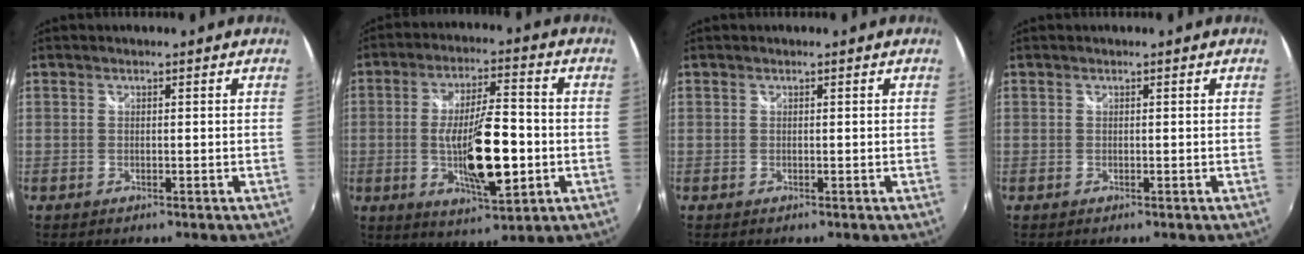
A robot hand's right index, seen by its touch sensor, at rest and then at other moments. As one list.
[{"total": 14.7, "force": [-2.8, 3.9, 13.9], "torque": [-0.245, -0.014, -0.041]}, {"total": 0.0}, {"total": 0.0}]